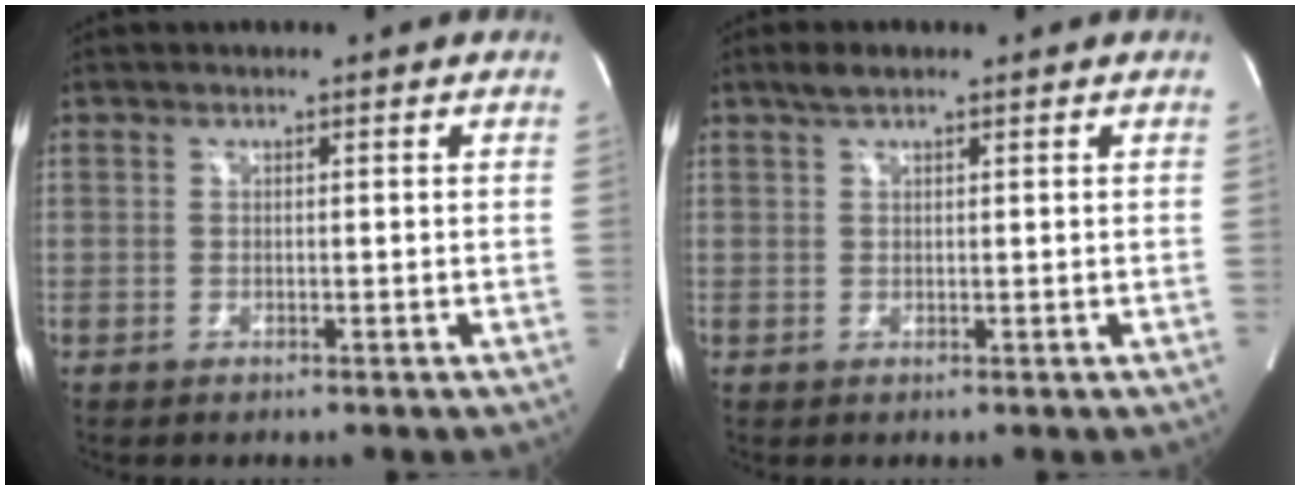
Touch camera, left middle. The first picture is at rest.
{"total": 2.0, "force": [1.5, 0.6, 1.2], "torque": [-0.029, 0.012, 0.029]}